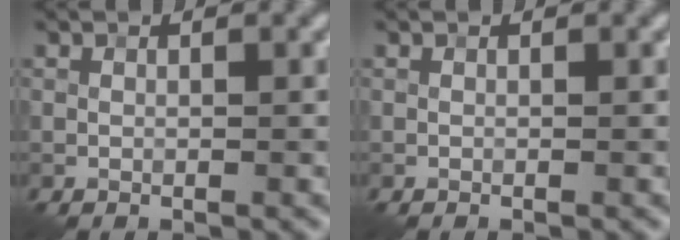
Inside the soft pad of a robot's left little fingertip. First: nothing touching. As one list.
[{"total": 0.0}]